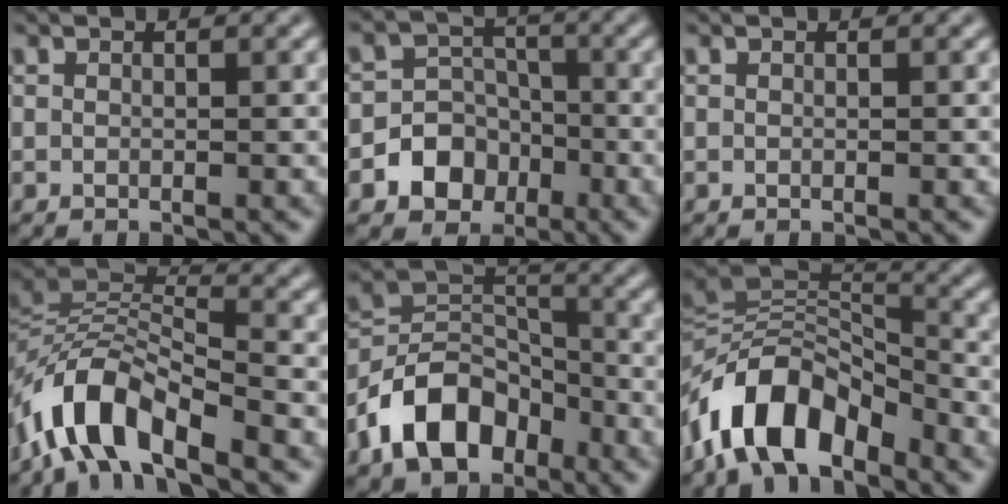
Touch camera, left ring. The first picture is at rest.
{"total": 6.3, "force": [-2.8, 5.4, 1.7], "torque": [0.005, -0.004, -0.075]}
{"total": 0.0}
{"total": 8.2, "force": [-5.6, 3.1, 5.2], "torque": [-0.085, 0.007, -0.114]}
{"total": 8.5, "force": [-4.9, 5.4, 4.5], "torque": [-0.077, 0.003, -0.103]}
{"total": 9.6, "force": [-5.9, 4.7, 6.0], "torque": [-0.096, 0.011, -0.117]}